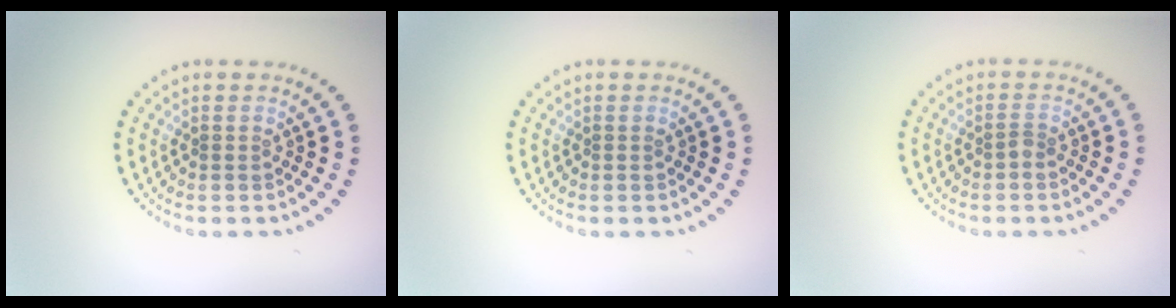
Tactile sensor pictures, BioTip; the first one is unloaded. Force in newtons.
{"total": 0.0}
{"total": 0.8, "press": 0.6, "slide": 0.5}